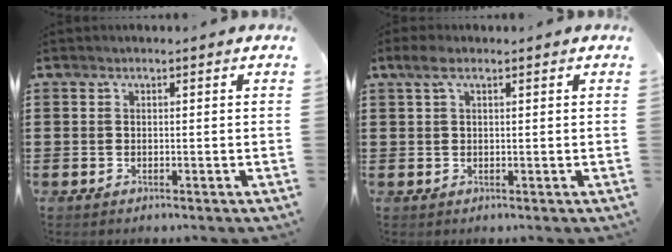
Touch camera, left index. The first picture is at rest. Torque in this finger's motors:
{"motor_torque": [1.56, -0.58, 0.07, 0.05]}